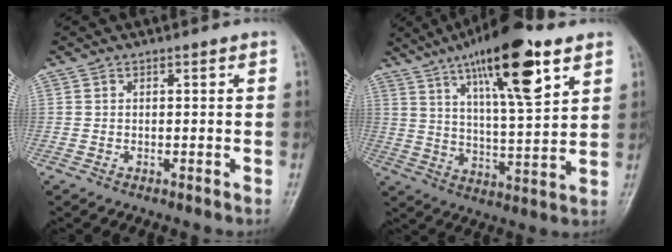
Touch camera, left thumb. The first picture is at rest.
{"total": 18.4, "force": [10.1, 4.5, 14.7], "torque": [-0.223, -0.035, 0.167]}